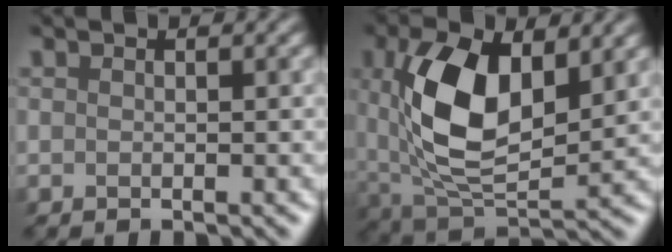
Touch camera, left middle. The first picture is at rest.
{"total": 9.2, "force": [1.7, 5.0, 7.5], "torque": [-0.169, -0.002, 0.029]}